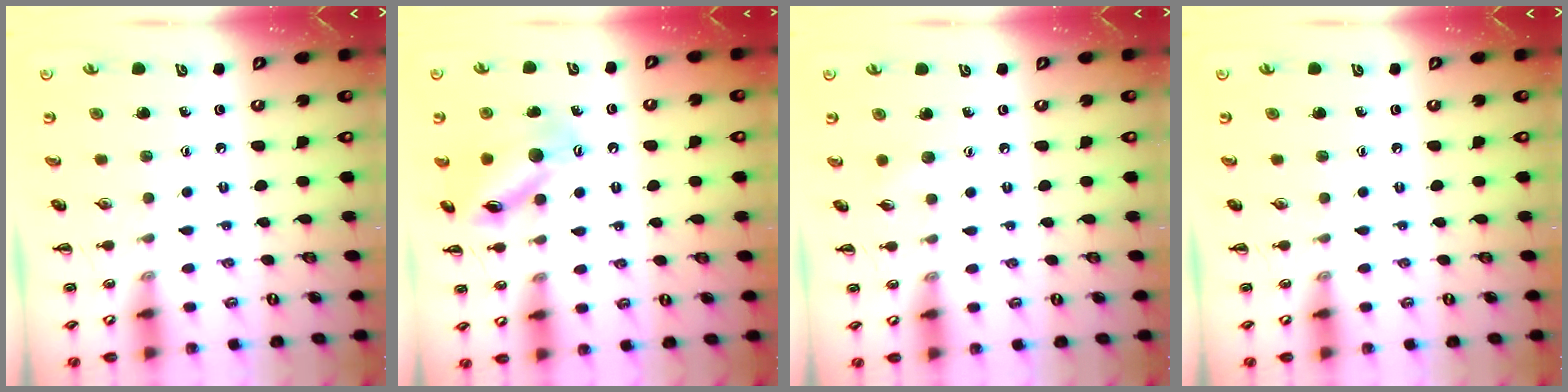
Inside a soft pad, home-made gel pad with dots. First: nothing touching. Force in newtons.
{"total": 13.7, "press": 13.7, "slide": 0.9}
{"total": 3.8, "press": 3.7, "slide": 0.9}
{"total": 0.0}